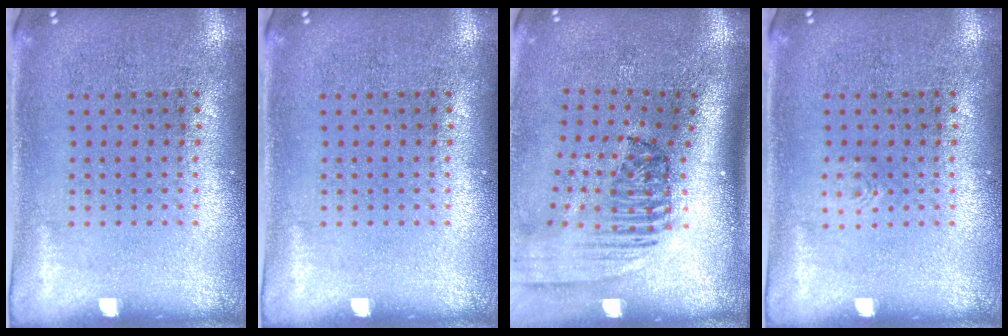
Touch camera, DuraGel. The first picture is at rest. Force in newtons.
{"total": 0.0}
{"total": 2.3, "press": 1.6, "slide": 1.7}
{"total": 0.6, "press": 0.6, "slide": 0.1}